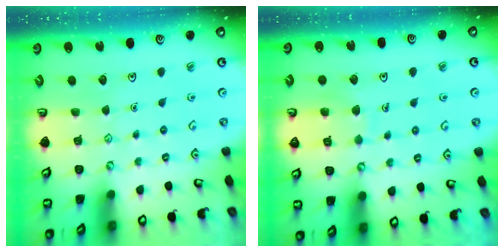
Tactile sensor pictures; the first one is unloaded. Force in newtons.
{"total": 6.7, "press": 6.6, "slide": 0.7}